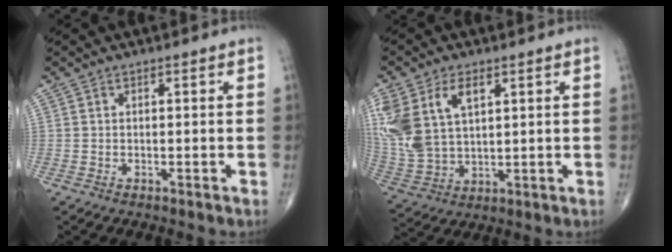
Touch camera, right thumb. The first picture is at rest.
{"total": 16.2, "force": [5.8, 9.8, 11.6], "torque": [-0.265, -0.009, 0.125]}